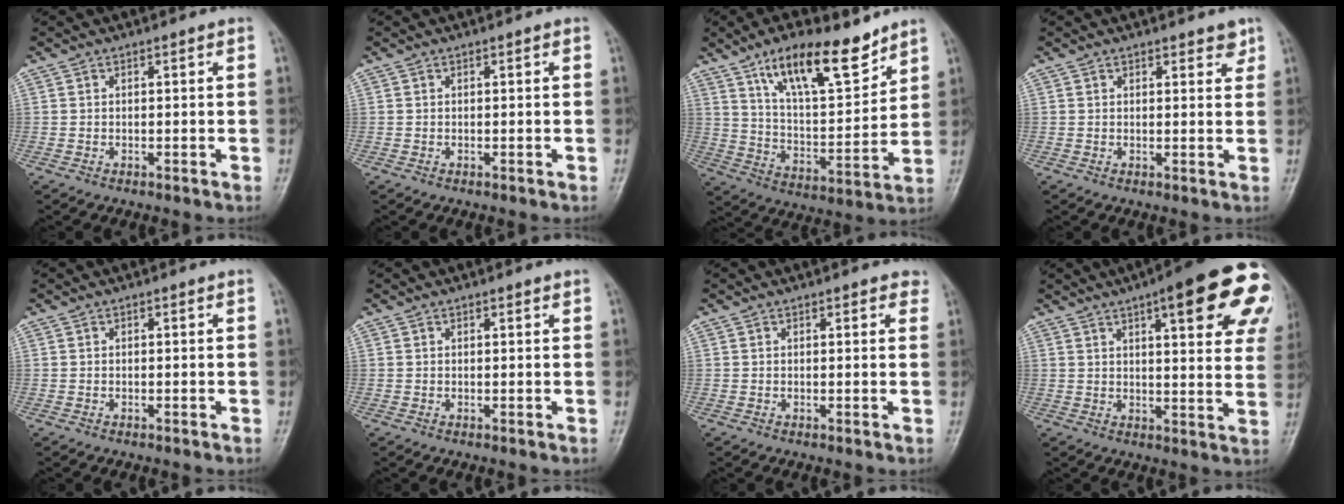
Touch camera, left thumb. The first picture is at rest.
{"total": 0.0}
{"total": 16.6, "force": [11.2, 5.6, 11.0], "torque": [-0.152, -0.062, 0.202]}
{"total": 2.8, "force": [2.0, 1.2, 1.4], "torque": [0.000, -0.010, 0.023]}
{"total": 0.0}
{"total": 0.7, "force": [0.6, 0.2, 0.3], "torque": [-0.005, -0.003, 0.008]}
{"total": 2.2, "force": [1.6, 1.0, 1.2], "torque": [0.005, 0.000, 0.013]}
{"total": 21.8, "force": [10.3, 5.8, 18.3], "torque": [-0.216, -0.019, 0.123]}